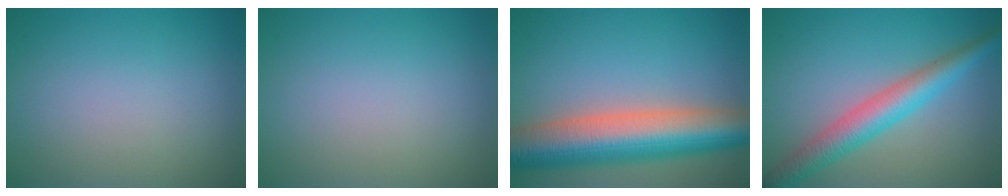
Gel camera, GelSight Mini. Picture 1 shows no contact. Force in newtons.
{"total": 0.0}
{"total": 10.9, "press": 10.9, "slide": 0.7}
{"total": 4.9, "press": 4.9, "slide": 0.1}